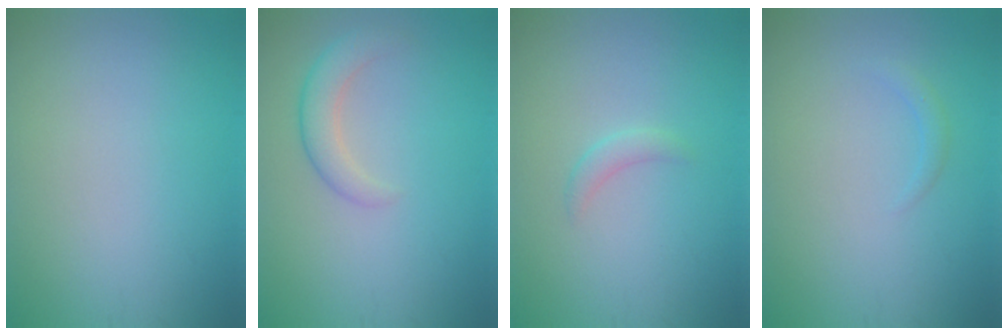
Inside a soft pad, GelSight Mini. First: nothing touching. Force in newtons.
{"total": 2.6, "press": 2.6, "slide": 0.1}
{"total": 1.2, "press": 1.1, "slide": 0.0}
{"total": 0.8, "press": 0.8, "slide": 0.0}